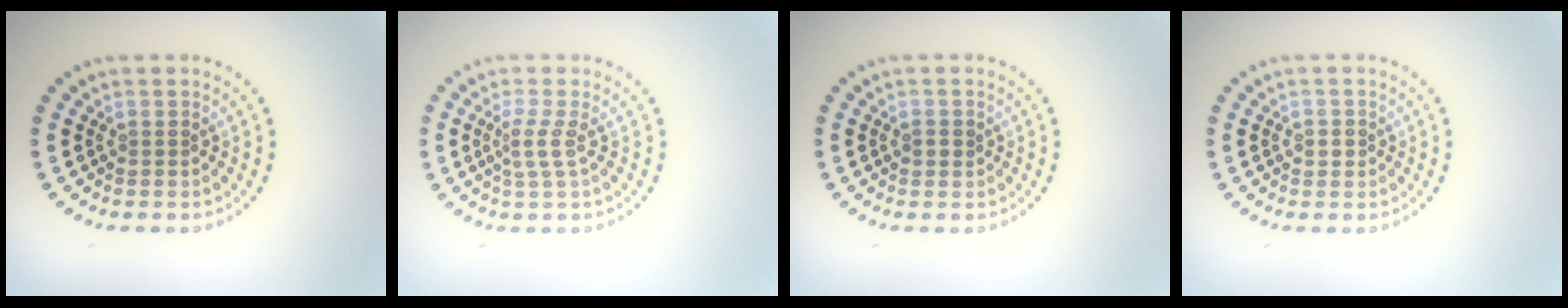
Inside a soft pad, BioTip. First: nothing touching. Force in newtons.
{"total": 1.9, "press": 1.3, "slide": 1.3}
{"total": 1.1, "press": 1.1, "slide": 0.2}
{"total": 1.2, "press": 1.1, "slide": 0.3}